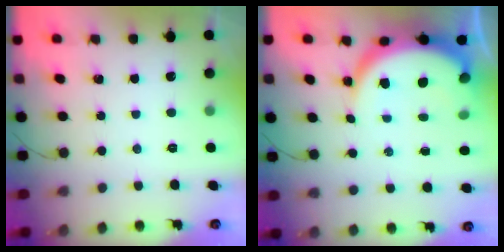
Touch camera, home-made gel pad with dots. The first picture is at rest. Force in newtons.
{"total": 10.3, "press": 10.2, "slide": 1.0}